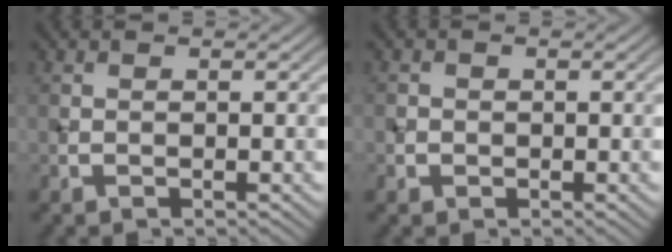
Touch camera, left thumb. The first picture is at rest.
{"total": 1.0, "force": [-0.2, 1.0, 0.0], "torque": [0.005, -0.003, -0.005]}